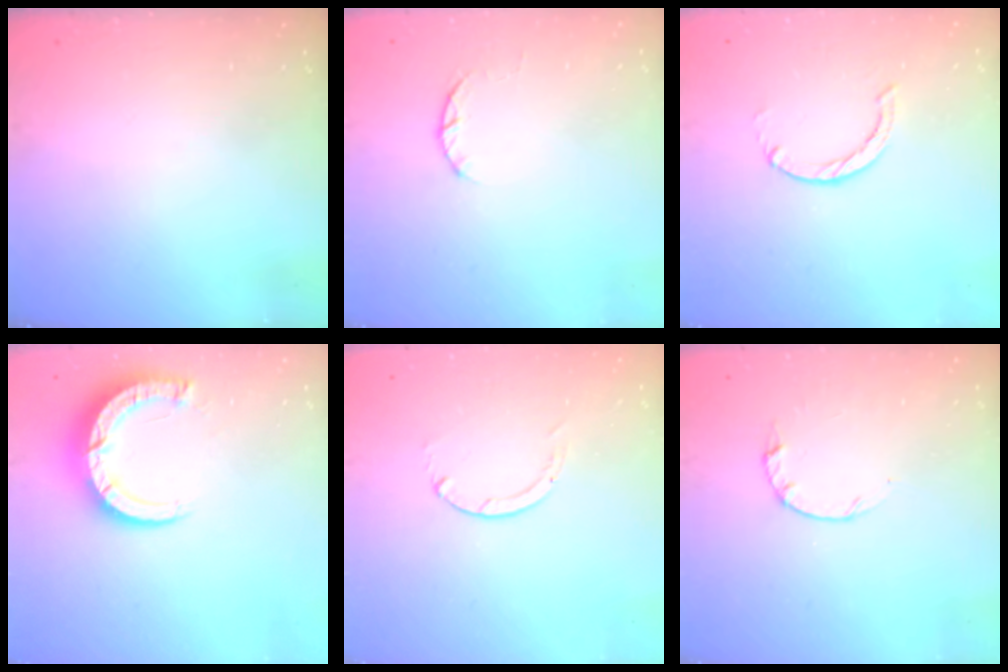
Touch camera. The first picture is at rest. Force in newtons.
{"total": 2.3, "press": 2.3, "slide": 0.4}
{"total": 0.6, "press": 0.6, "slide": 0.2}
{"total": 8.9, "press": 8.9, "slide": 0.9}
{"total": 0.0}
{"total": 2.2, "press": 2.1, "slide": 0.4}